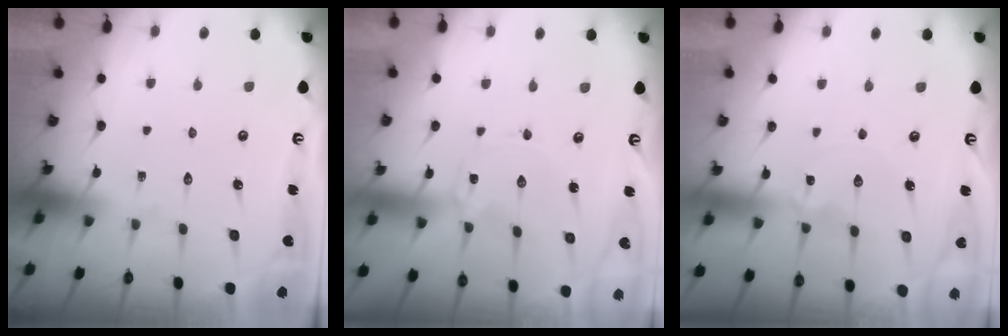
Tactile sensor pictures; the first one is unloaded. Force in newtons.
{"total": 0.0}
{"total": 0.0}